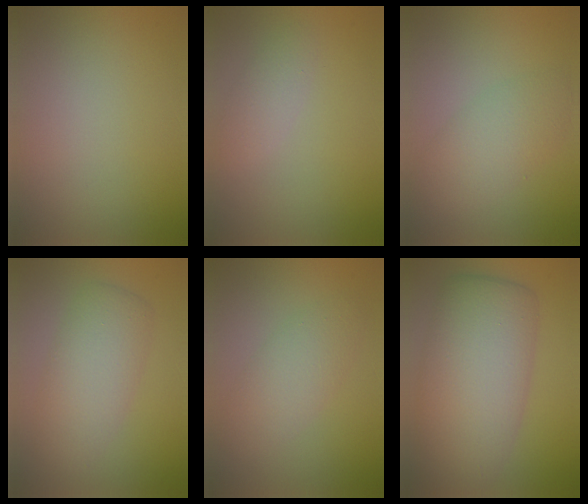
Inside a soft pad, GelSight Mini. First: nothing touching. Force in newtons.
{"total": 1.6, "press": 1.6, "slide": 0.0}
{"total": 3.0, "press": 3.0, "slide": 0.1}
{"total": 4.8, "press": 4.8, "slide": 0.0}
{"total": 3.2, "press": 3.2, "slide": 0.1}
{"total": 9.6, "press": 9.6, "slide": 0.6}